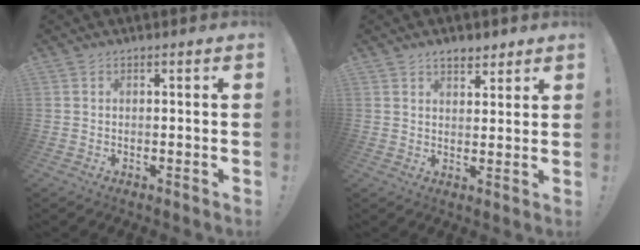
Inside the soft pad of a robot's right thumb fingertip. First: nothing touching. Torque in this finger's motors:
{"motor_torque": [0.00, 0.00, 0.06, -0.06, 0.00]}